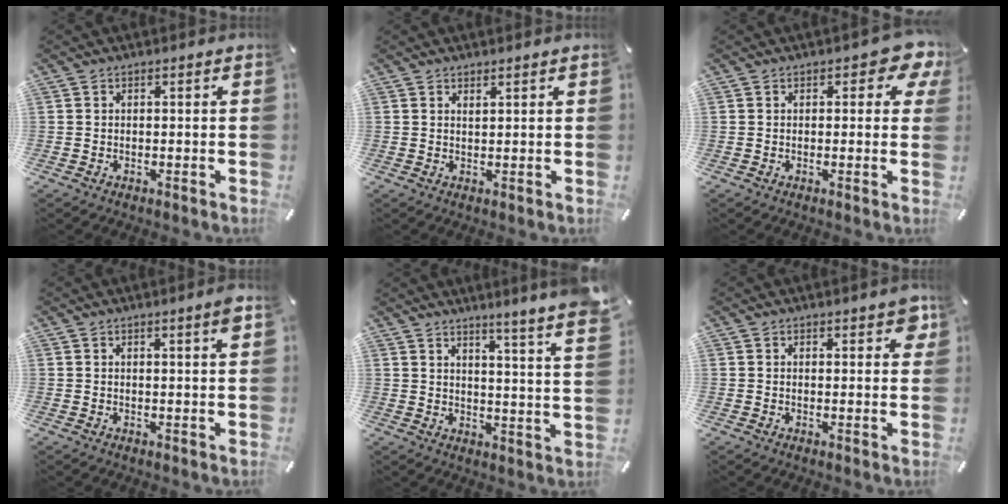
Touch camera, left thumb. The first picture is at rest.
{"total": 1.0, "force": [1.0, 0.2, 0.3], "torque": [-0.006, -0.002, 0.018]}
{"total": 5.5, "force": [2.5, 2.9, 4.0], "torque": [-0.044, -0.006, 0.037]}
{"total": 2.8, "force": [1.5, 0.2, 2.3], "torque": [-0.032, -0.007, 0.022]}
{"total": 6.6, "force": [5.4, -0.6, 3.8], "torque": [-0.060, -0.057, 0.084]}
{"total": 3.5, "force": [2.0, 1.8, 2.3], "torque": [-0.018, -0.006, 0.028]}